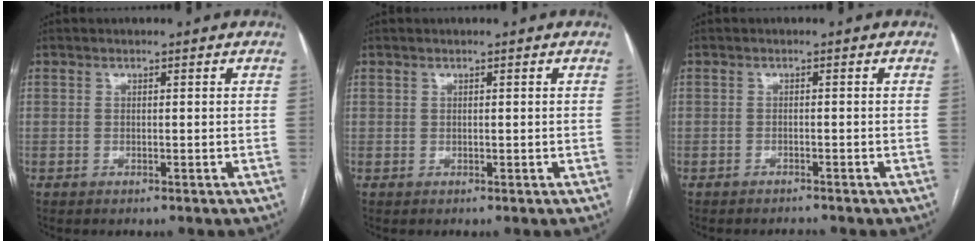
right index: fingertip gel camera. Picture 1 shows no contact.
{"total": 0.0}
{"total": 1.2, "force": [-1.2, 0.2, 0.1], "torque": [-0.003, -0.005, -0.015]}